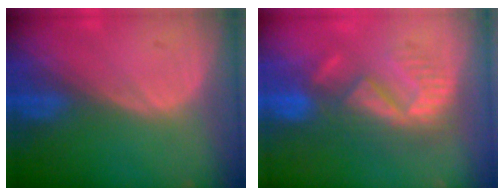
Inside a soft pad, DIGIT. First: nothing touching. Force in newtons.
{"total": 8.8, "press": 8.2, "slide": 3.3}